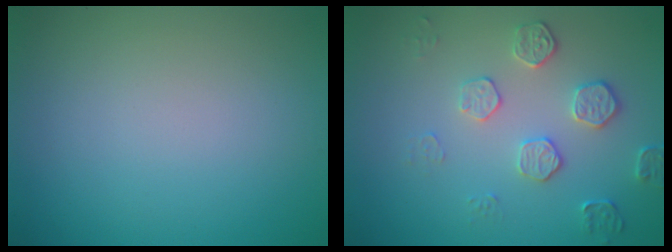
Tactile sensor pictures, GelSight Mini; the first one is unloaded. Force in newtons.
{"total": 2.2, "press": 1.8, "slide": 1.2}